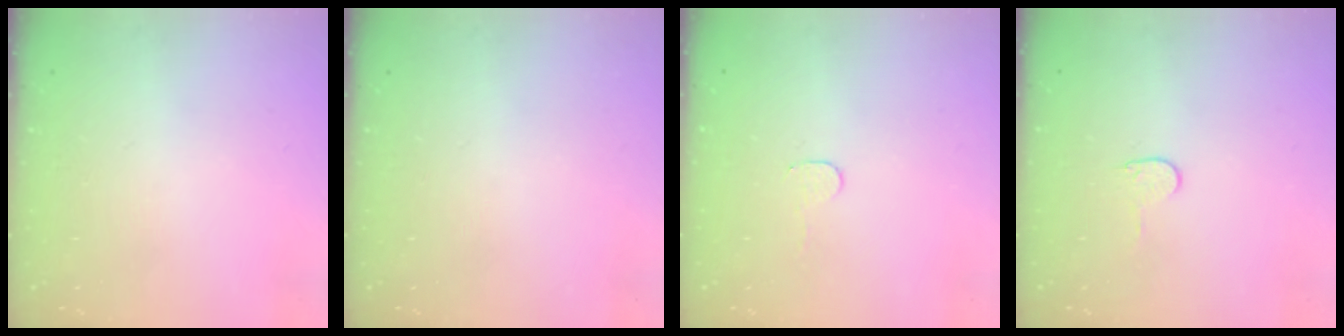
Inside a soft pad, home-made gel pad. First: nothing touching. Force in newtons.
{"total": 0.0}
{"total": 2.8, "press": 2.8, "slide": 0.2}
{"total": 3.8, "press": 3.8, "slide": 0.4}